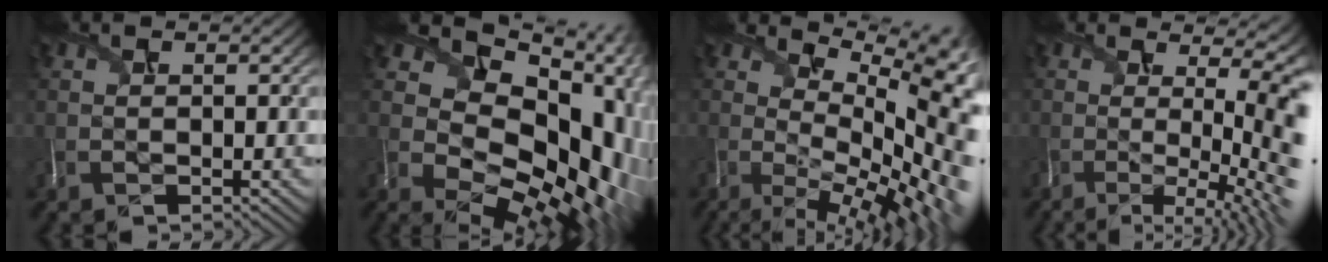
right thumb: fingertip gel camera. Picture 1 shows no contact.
{"total": 16.0, "force": [2.0, 11.3, 11.1], "torque": [-0.159, -0.038, 0.082]}
{"total": 14.5, "force": [1.0, 5.9, 13.3], "torque": [-0.181, 0.002, 0.055]}
{"total": 13.0, "force": [-0.8, 4.0, 12.3], "torque": [-0.147, -0.007, 0.005]}